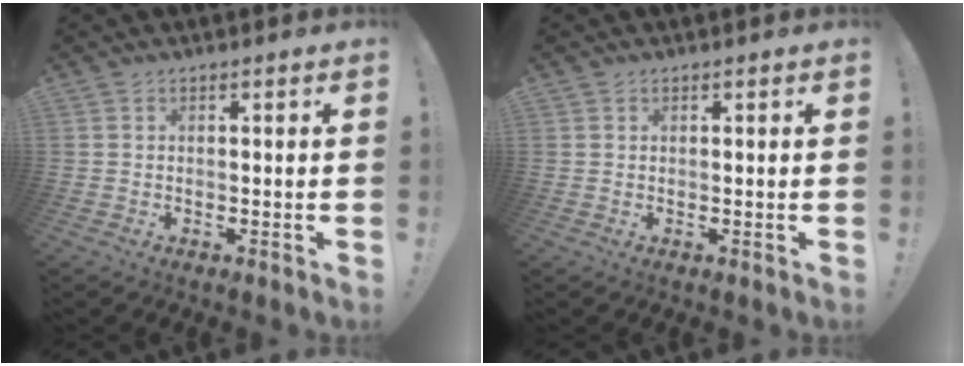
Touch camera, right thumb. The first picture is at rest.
{"total": 0.6, "force": [0.3, 0.5, -0.1], "torque": [0.006, 0.000, 0.005]}